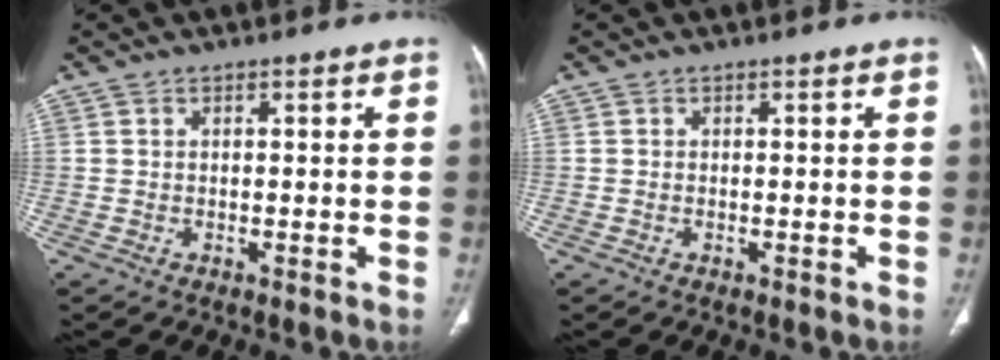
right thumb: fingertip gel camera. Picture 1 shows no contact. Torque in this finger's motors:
{"motor_torque": [-0.34, 0.01, -0.25, -0.08, -0.03]}